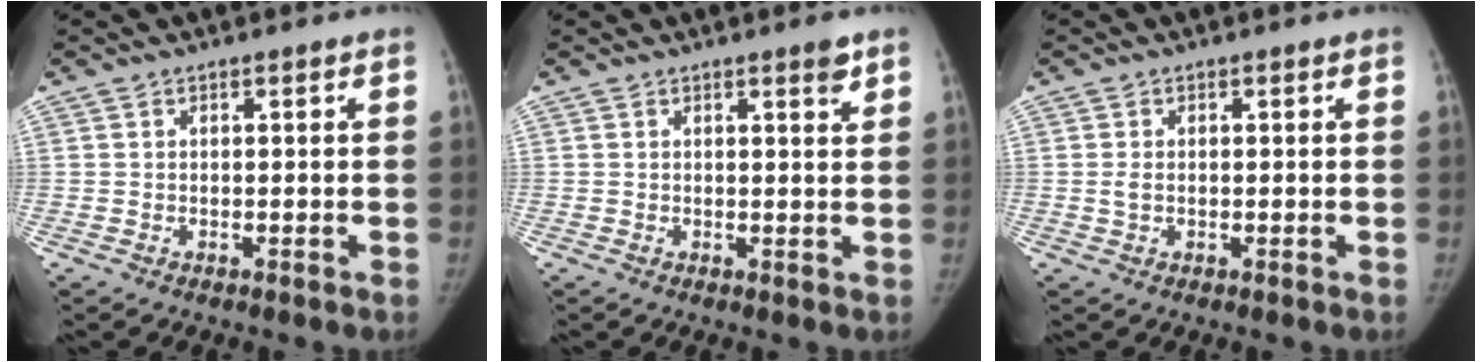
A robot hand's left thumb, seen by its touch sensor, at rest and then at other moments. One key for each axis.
{"total": 2.3, "fx": 1.6, "fy": 0.5, "fz": 1.6, "tx": -0.015, "ty": -0.010, "tz": 0.022}
{"total": 1.2, "fx": 0.1, "fy": 0.9, "fz": 0.8, "tx": -0.014, "ty": 0.001, "tz": 0.004}